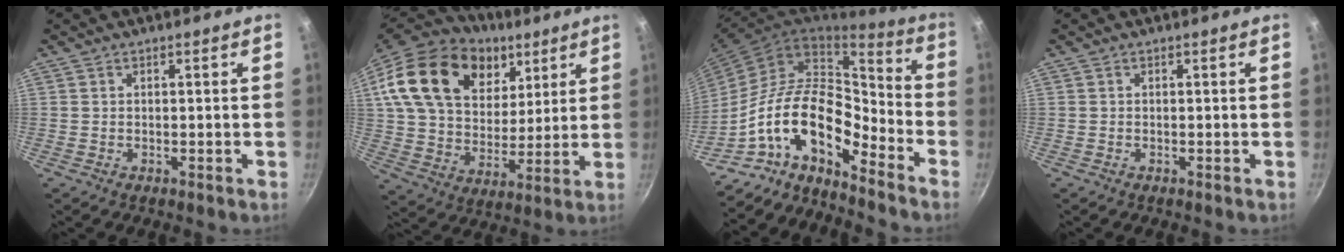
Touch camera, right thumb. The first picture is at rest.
{"total": 29.3, "force": [13.4, 19.6, 17.2], "torque": [-0.312, -0.012, 0.236]}
{"total": 16.8, "force": [-9.5, 7.6, 11.6], "torque": [-0.165, 0.074, -0.197]}
{"total": 0.0}